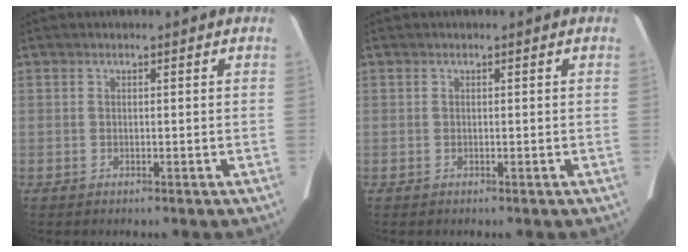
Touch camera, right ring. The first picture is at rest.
{"total": 0.0}